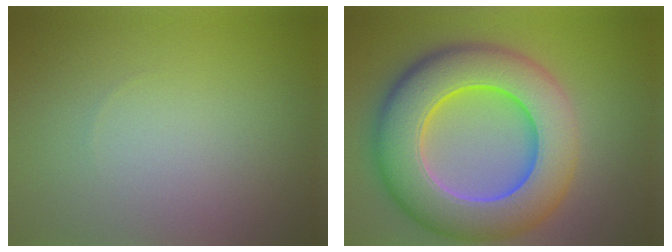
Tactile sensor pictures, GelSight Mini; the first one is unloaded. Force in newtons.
{"total": 12.4, "press": 12.4, "slide": 0.2}